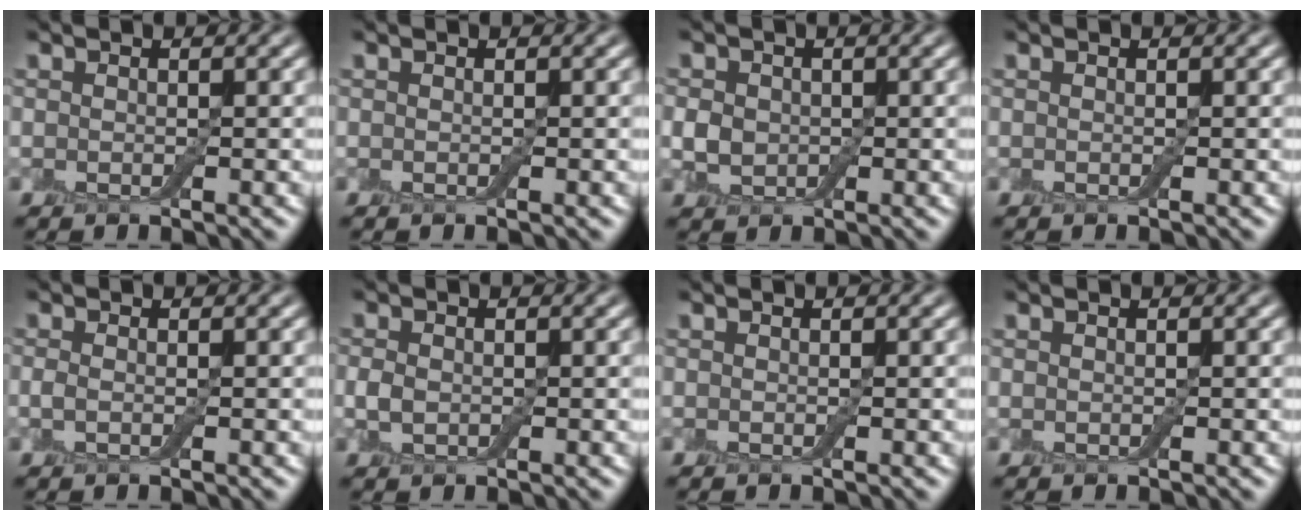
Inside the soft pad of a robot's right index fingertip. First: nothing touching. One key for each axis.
{"total": 0.0}
{"total": 2.2, "fx": -0.1, "fy": 1.9, "fz": 1.2, "tx": -0.024, "ty": 0.000, "tz": -0.007}
{"total": 0.0}
{"total": 0.8, "fx": -0.1, "fy": 0.4, "fz": 0.7, "tx": -0.019, "ty": -0.003, "tz": -0.005}
{"total": 1.5, "fx": -0.1, "fy": 1.1, "fz": 0.9, "tx": -0.023, "ty": 0.001, "tz": -0.005}
{"total": 0.0}
{"total": 0.0}